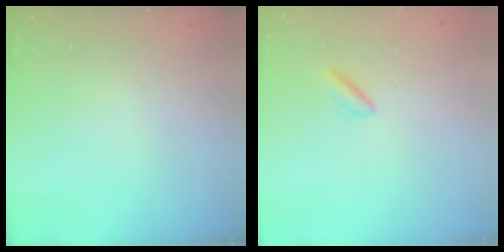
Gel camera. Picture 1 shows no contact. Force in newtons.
{"total": 2.3, "press": 2.0, "slide": 1.3}